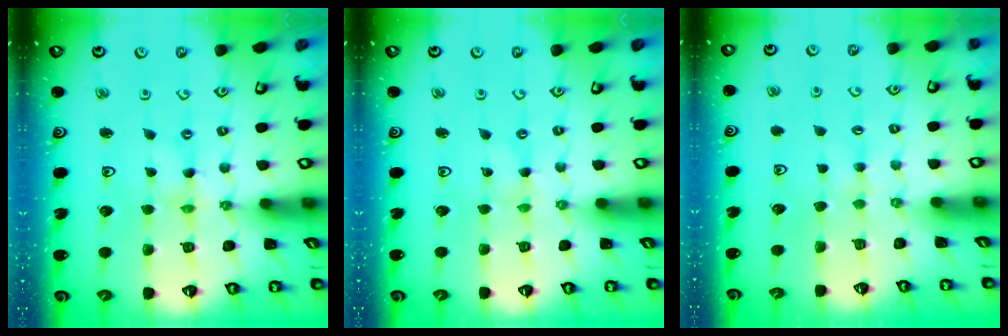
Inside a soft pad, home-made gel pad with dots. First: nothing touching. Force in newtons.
{"total": 0.0}
{"total": 2.5, "press": 2.5, "slide": 0.4}